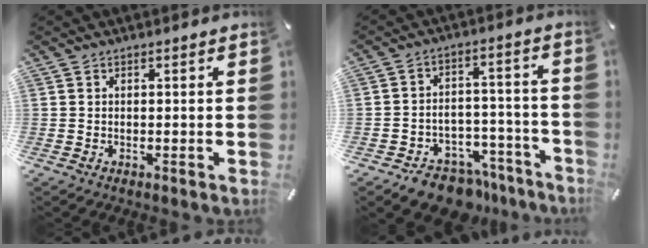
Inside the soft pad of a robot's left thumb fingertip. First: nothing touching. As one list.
[{"total": 10.3, "force": [-8.2, 5.4, 3.1], "torque": [-0.021, 0.068, -0.137]}]